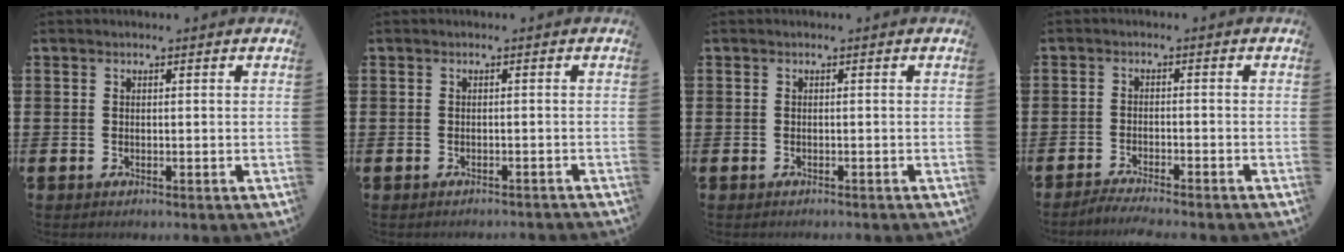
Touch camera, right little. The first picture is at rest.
{"total": 0.0}
{"total": 0.0}
{"total": 2.1, "force": [-2.0, -0.3, 0.5], "torque": [-0.007, 0.003, -0.041]}